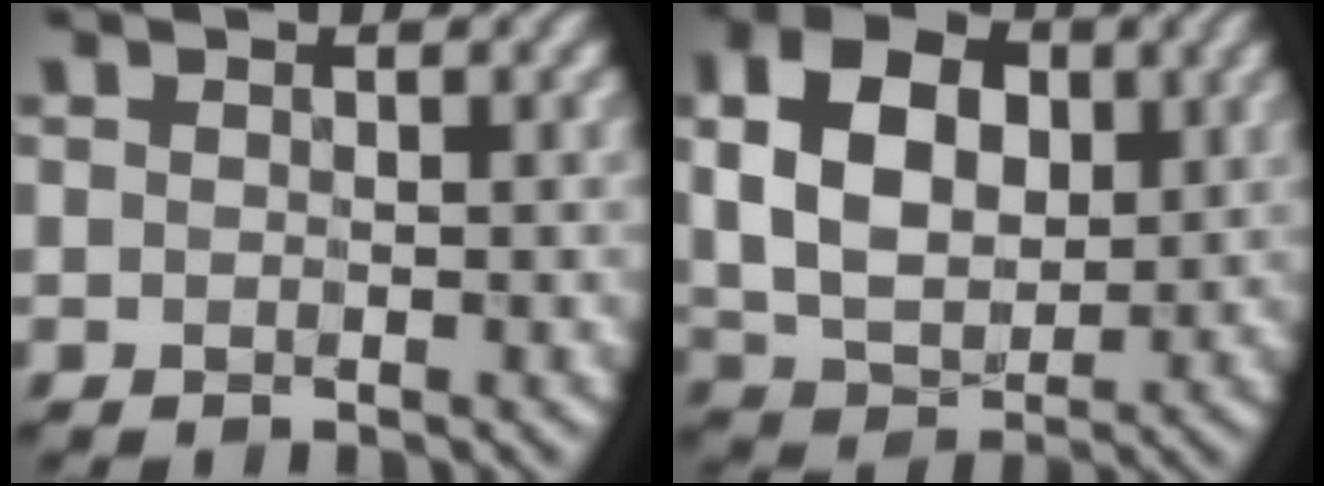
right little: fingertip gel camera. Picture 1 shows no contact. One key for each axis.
{"total": 9.4, "fx": 1.6, "fy": 6.4, "fz": 6.7, "tx": -0.140, "ty": 0.007, "tz": 0.018}